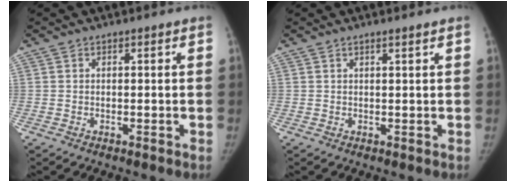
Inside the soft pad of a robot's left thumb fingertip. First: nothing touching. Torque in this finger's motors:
{"motor_torque": [-0.23, 0.16, 0.08, 0.35, 0.00]}